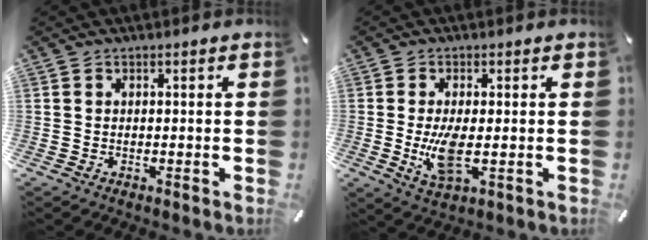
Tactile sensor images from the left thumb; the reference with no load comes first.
{"total": 7.8, "force": [-0.6, 3.0, 7.1], "torque": [-0.162, -0.017, -0.012]}